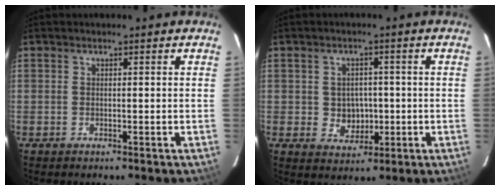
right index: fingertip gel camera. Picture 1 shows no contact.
{"total": 4.8, "force": [-0.3, 4.4, 1.8], "torque": [-0.038, 0.010, 0.007]}